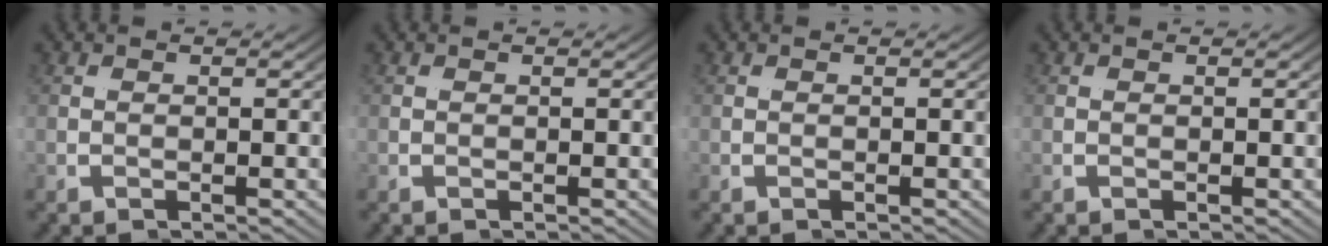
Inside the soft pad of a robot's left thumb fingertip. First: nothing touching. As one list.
[{"total": 0.0}, {"total": 0.0}, {"total": 0.0}]